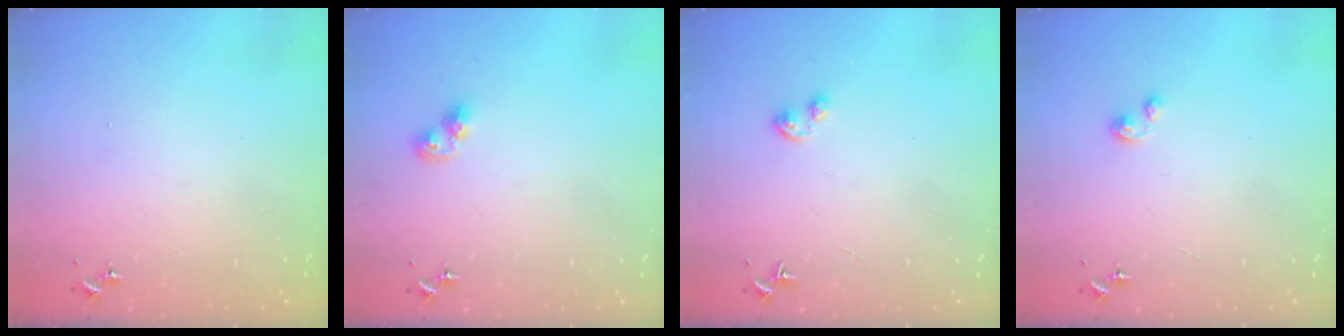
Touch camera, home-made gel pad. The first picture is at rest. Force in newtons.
{"total": 6.0, "press": 6.0, "slide": 0.4}
{"total": 2.9, "press": 2.9, "slide": 0.5}
{"total": 2.3, "press": 2.3, "slide": 0.2}